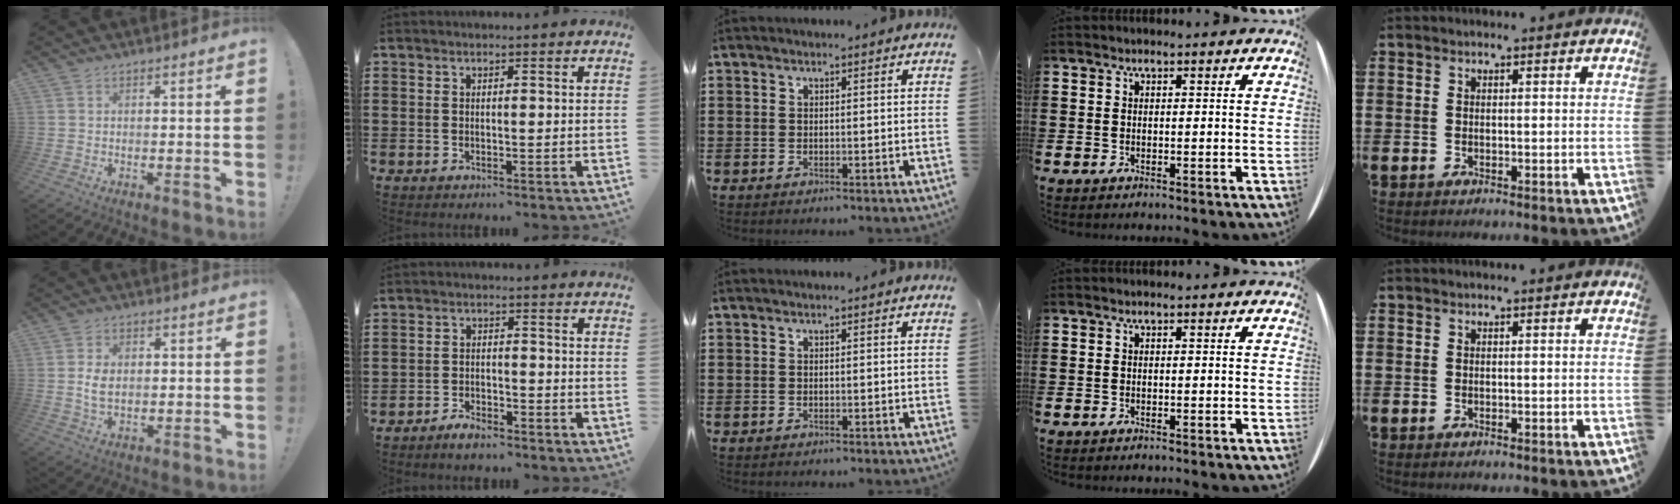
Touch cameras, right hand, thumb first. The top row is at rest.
{"thumb": {"total": 4.3, "force": [0.3, 2.8, 3.3], "torque": [-0.053, -0.001, 0.004]}, "index": {"total": 2.6, "force": [-2.5, 0.7, 0.3], "torque": [-0.010, 0.008, -0.050]}}